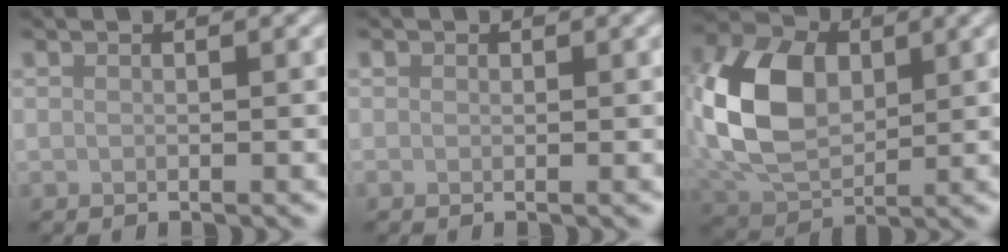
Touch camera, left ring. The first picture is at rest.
{"total": 0.7, "force": [-0.6, 0.4, 0.2], "torque": [-0.006, -0.001, -0.015]}
{"total": 10.9, "force": [0.2, 7.2, 8.2], "torque": [-0.189, 0.008, -0.011]}